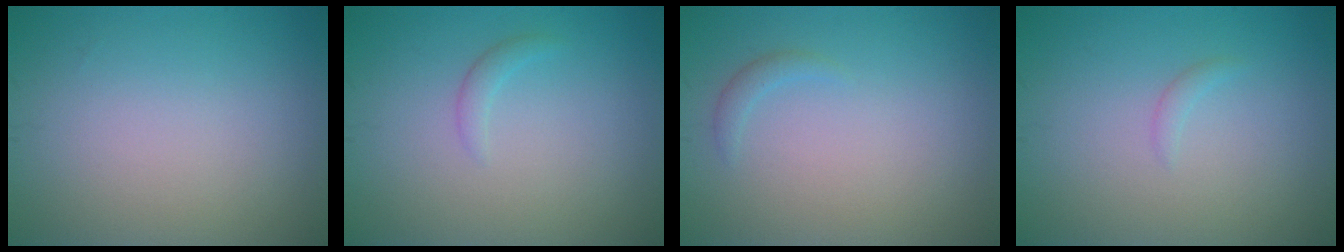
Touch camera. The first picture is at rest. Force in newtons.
{"total": 1.0, "press": 0.9, "slide": 0.2}
{"total": 0.9, "press": 0.9, "slide": 0.0}
{"total": 0.7, "press": 0.7, "slide": 0.1}